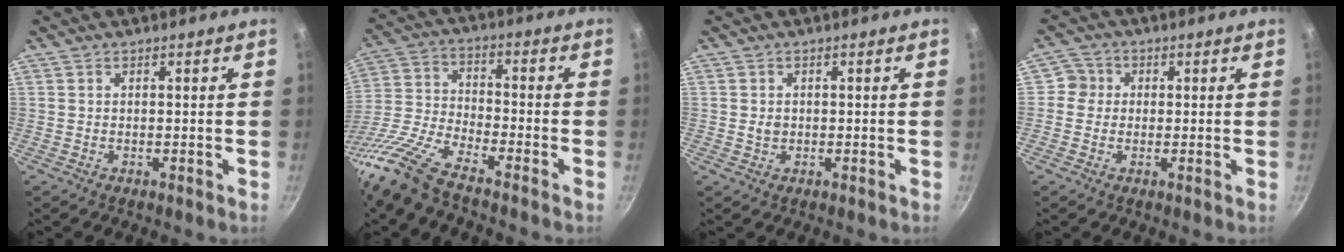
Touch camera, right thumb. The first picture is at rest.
{"total": 13.5, "force": [-10.8, 2.8, 7.5], "torque": [-0.164, 0.046, -0.233]}
{"total": 1.5, "force": [0.1, 1.3, 0.6], "torque": [-0.007, -0.001, 0.001]}
{"total": 3.6, "force": [0.0, 3.5, 0.7], "torque": [0.014, 0.006, -0.012]}